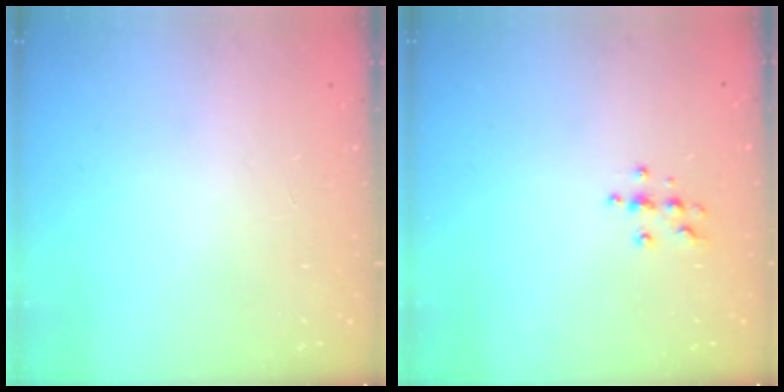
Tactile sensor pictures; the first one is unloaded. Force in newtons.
{"total": 5.6, "press": 5.5, "slide": 0.7}